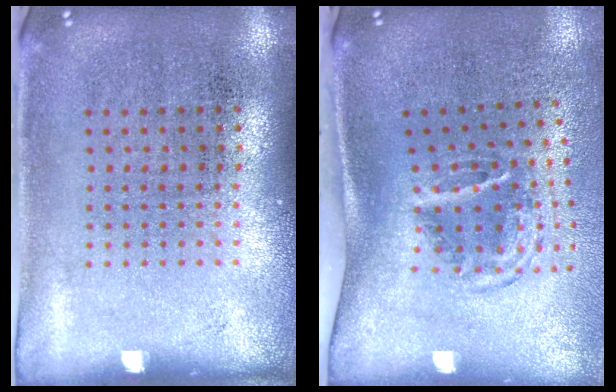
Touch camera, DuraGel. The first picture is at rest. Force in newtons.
{"total": 1.9, "press": 1.2, "slide": 1.5}